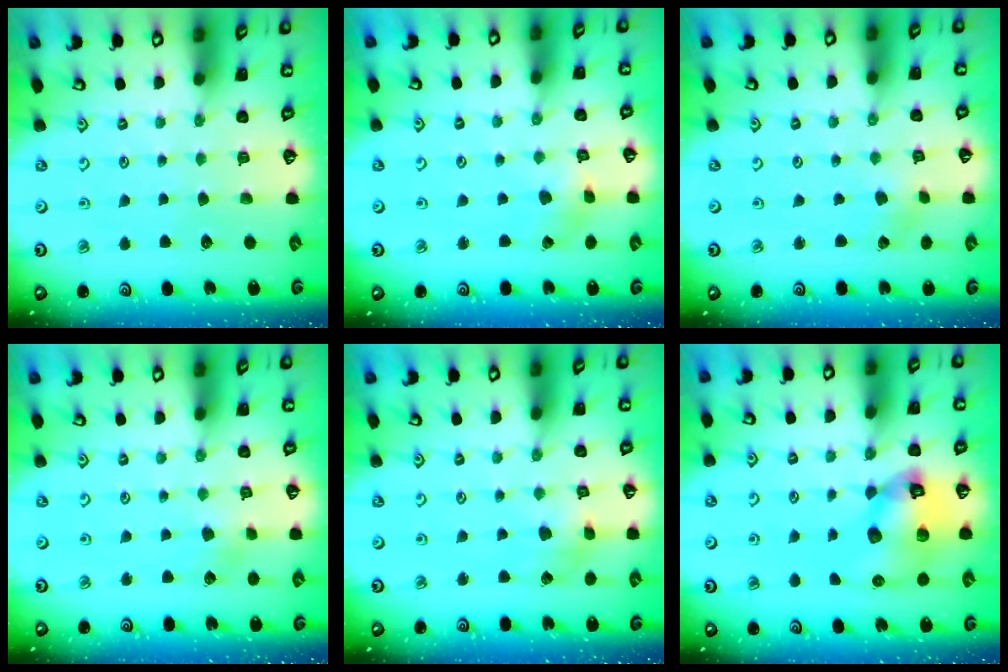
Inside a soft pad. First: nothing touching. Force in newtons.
{"total": 1.5, "press": 1.5, "slide": 0.3}
{"total": 0.7, "press": 0.7, "slide": 0.0}
{"total": 2.4, "press": 2.3, "slide": 0.4}
{"total": 4.0, "press": 3.9, "slide": 0.5}
{"total": 13.8, "press": 13.6, "slide": 2.1}